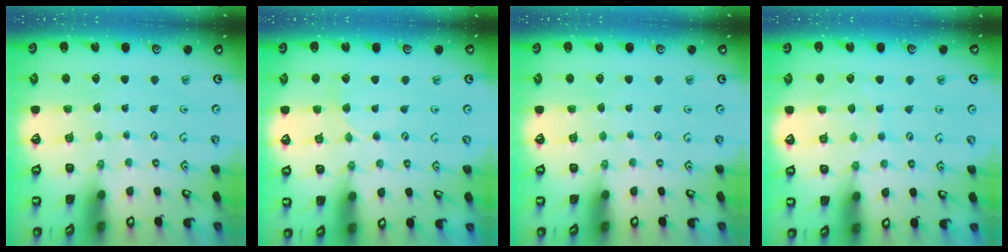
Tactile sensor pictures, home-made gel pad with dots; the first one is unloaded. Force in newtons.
{"total": 2.2, "press": 2.2, "slide": 0.3}
{"total": 0.0}
{"total": 5.2, "press": 5.1, "slide": 0.6}